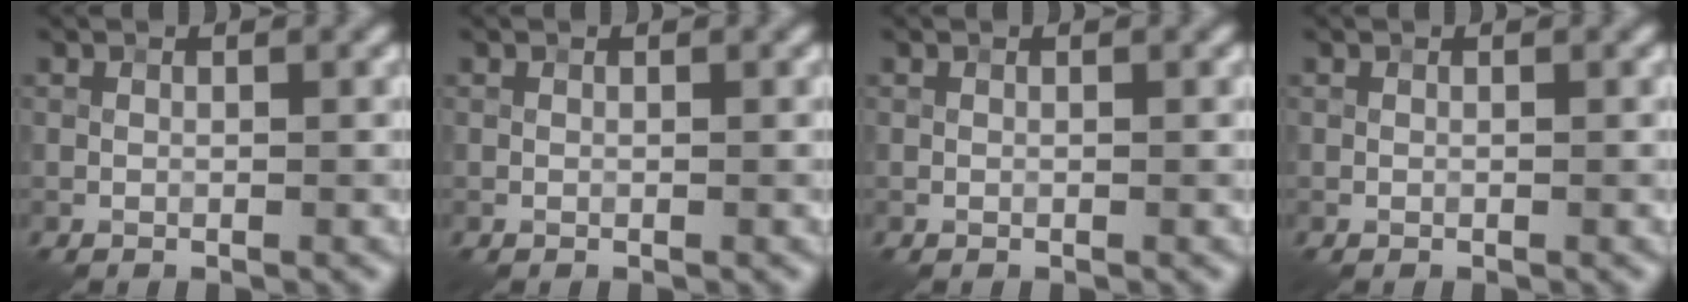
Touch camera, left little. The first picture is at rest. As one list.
[{"total": 0.0}, {"total": 0.0}, {"total": 0.0}]